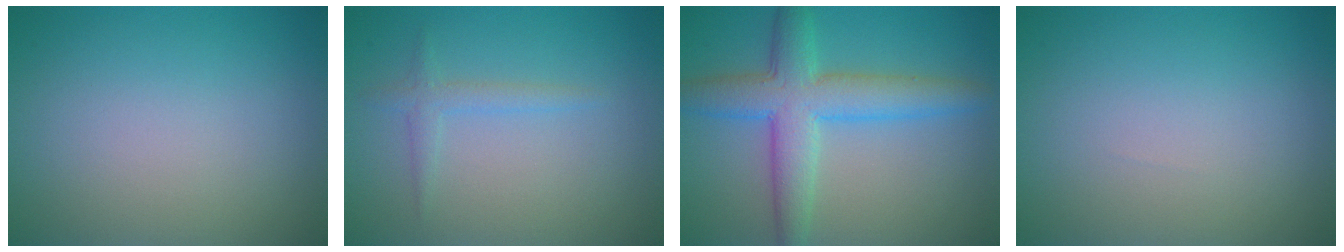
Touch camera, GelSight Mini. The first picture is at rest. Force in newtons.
{"total": 1.4, "press": 1.4, "slide": 0.1}
{"total": 6.1, "press": 6.1, "slide": 0.1}
{"total": 0.0}